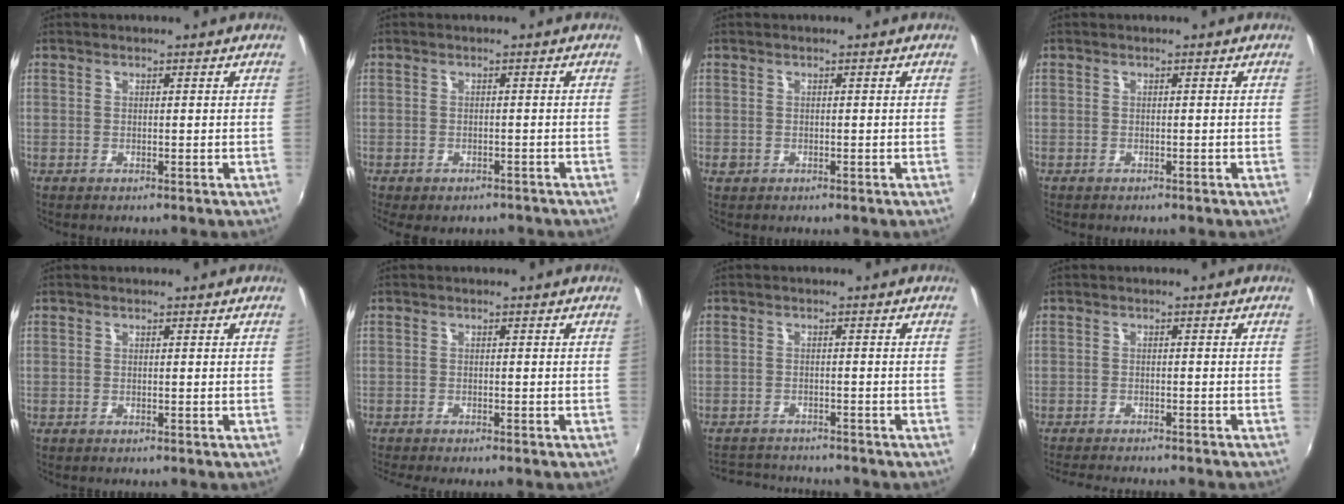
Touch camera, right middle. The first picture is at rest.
{"total": 5.5, "force": [-4.1, 2.5, 2.6], "torque": [-0.058, -0.026, -0.054]}
{"total": 1.1, "force": [-0.4, 0.9, 0.3], "torque": [-0.005, -0.002, -0.008]}
{"total": 0.7, "force": [-0.6, 0.3, 0.1], "torque": [-0.005, -0.002, -0.010]}
{"total": 0.0}
{"total": 2.4, "force": [-2.2, 0.1, 0.9], "torque": [-0.029, -0.016, -0.041]}
{"total": 5.6, "force": [-5.4, 1.6, 0.6], "torque": [-0.029, 0.000, -0.088]}
{"total": 7.4, "force": [-6.8, 0.5, 2.9], "torque": [-0.069, -0.016, -0.105]}